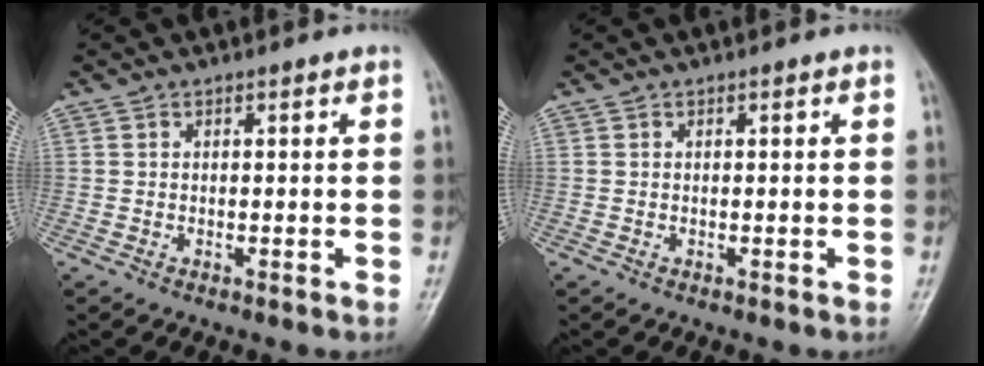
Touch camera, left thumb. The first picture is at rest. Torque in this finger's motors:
{"motor_torque": [0.00, 0.00, -0.07, 0.08, 0.00]}